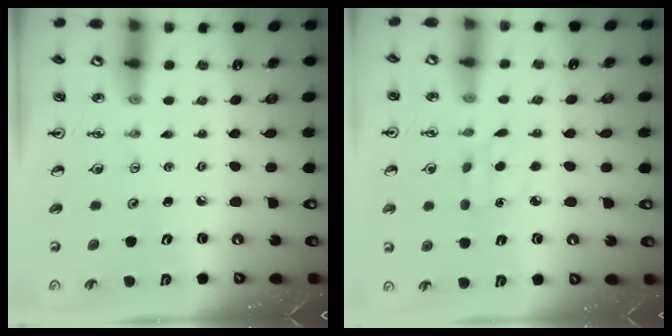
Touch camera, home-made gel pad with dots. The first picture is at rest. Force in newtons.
{"total": 4.9, "press": 4.9, "slide": 0.5}